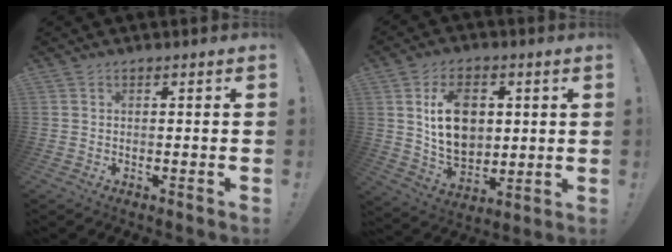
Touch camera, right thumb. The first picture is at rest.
{"total": 14.7, "force": [3.5, 10.5, 9.7], "torque": [-0.144, -0.009, 0.065]}